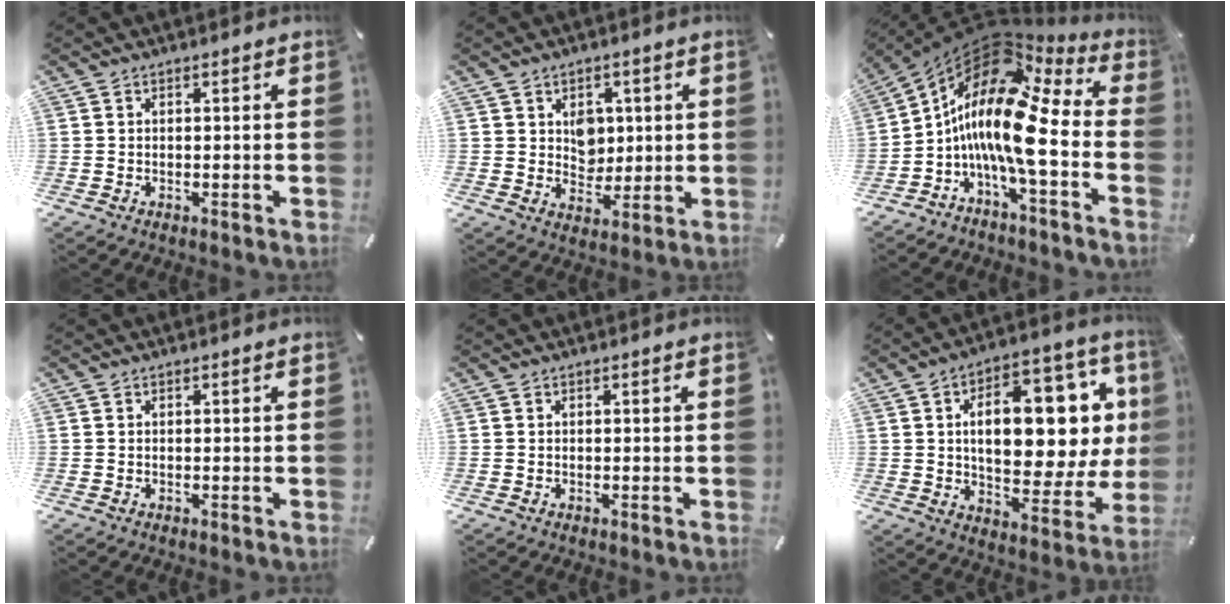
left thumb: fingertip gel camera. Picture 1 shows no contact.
{"total": 6.2, "force": [1.8, 5.4, 2.5], "torque": [-0.015, -0.008, 0.025]}
{"total": 17.0, "force": [-2.9, 6.0, 15.6], "torque": [-0.325, -0.025, -0.067]}
{"total": 0.0}
{"total": 0.0}
{"total": 21.6, "force": [5.3, 11.0, 17.8], "torque": [-0.250, -0.031, 0.085]}